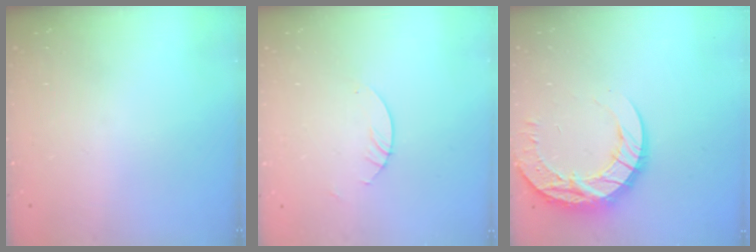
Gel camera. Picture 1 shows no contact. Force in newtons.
{"total": 2.4, "press": 2.4, "slide": 0.2}
{"total": 17.9, "press": 17.8, "slide": 1.4}